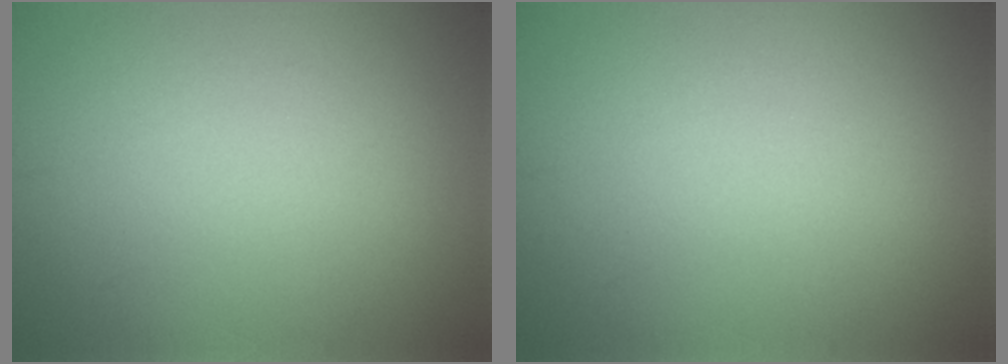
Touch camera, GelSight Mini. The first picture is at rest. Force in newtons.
{"total": 0.0}